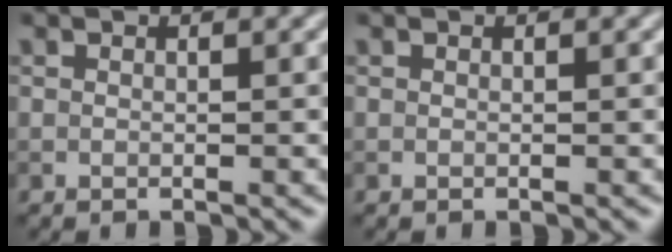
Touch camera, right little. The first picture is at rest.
{"total": 0.0}